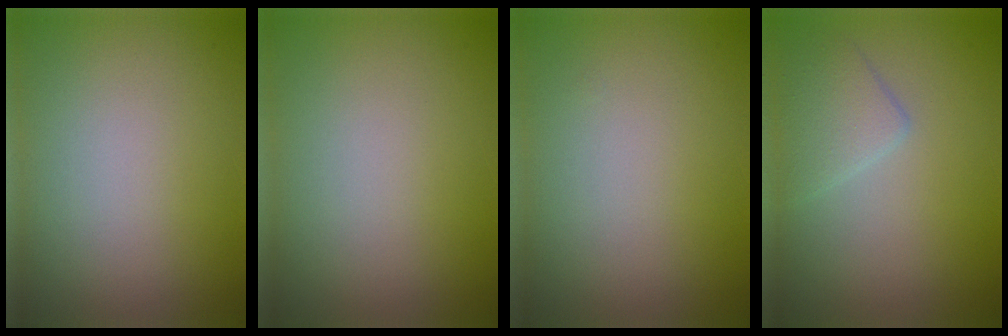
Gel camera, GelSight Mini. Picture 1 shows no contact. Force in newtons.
{"total": 0.0}
{"total": 0.0}
{"total": 2.5, "press": 2.5, "slide": 0.2}